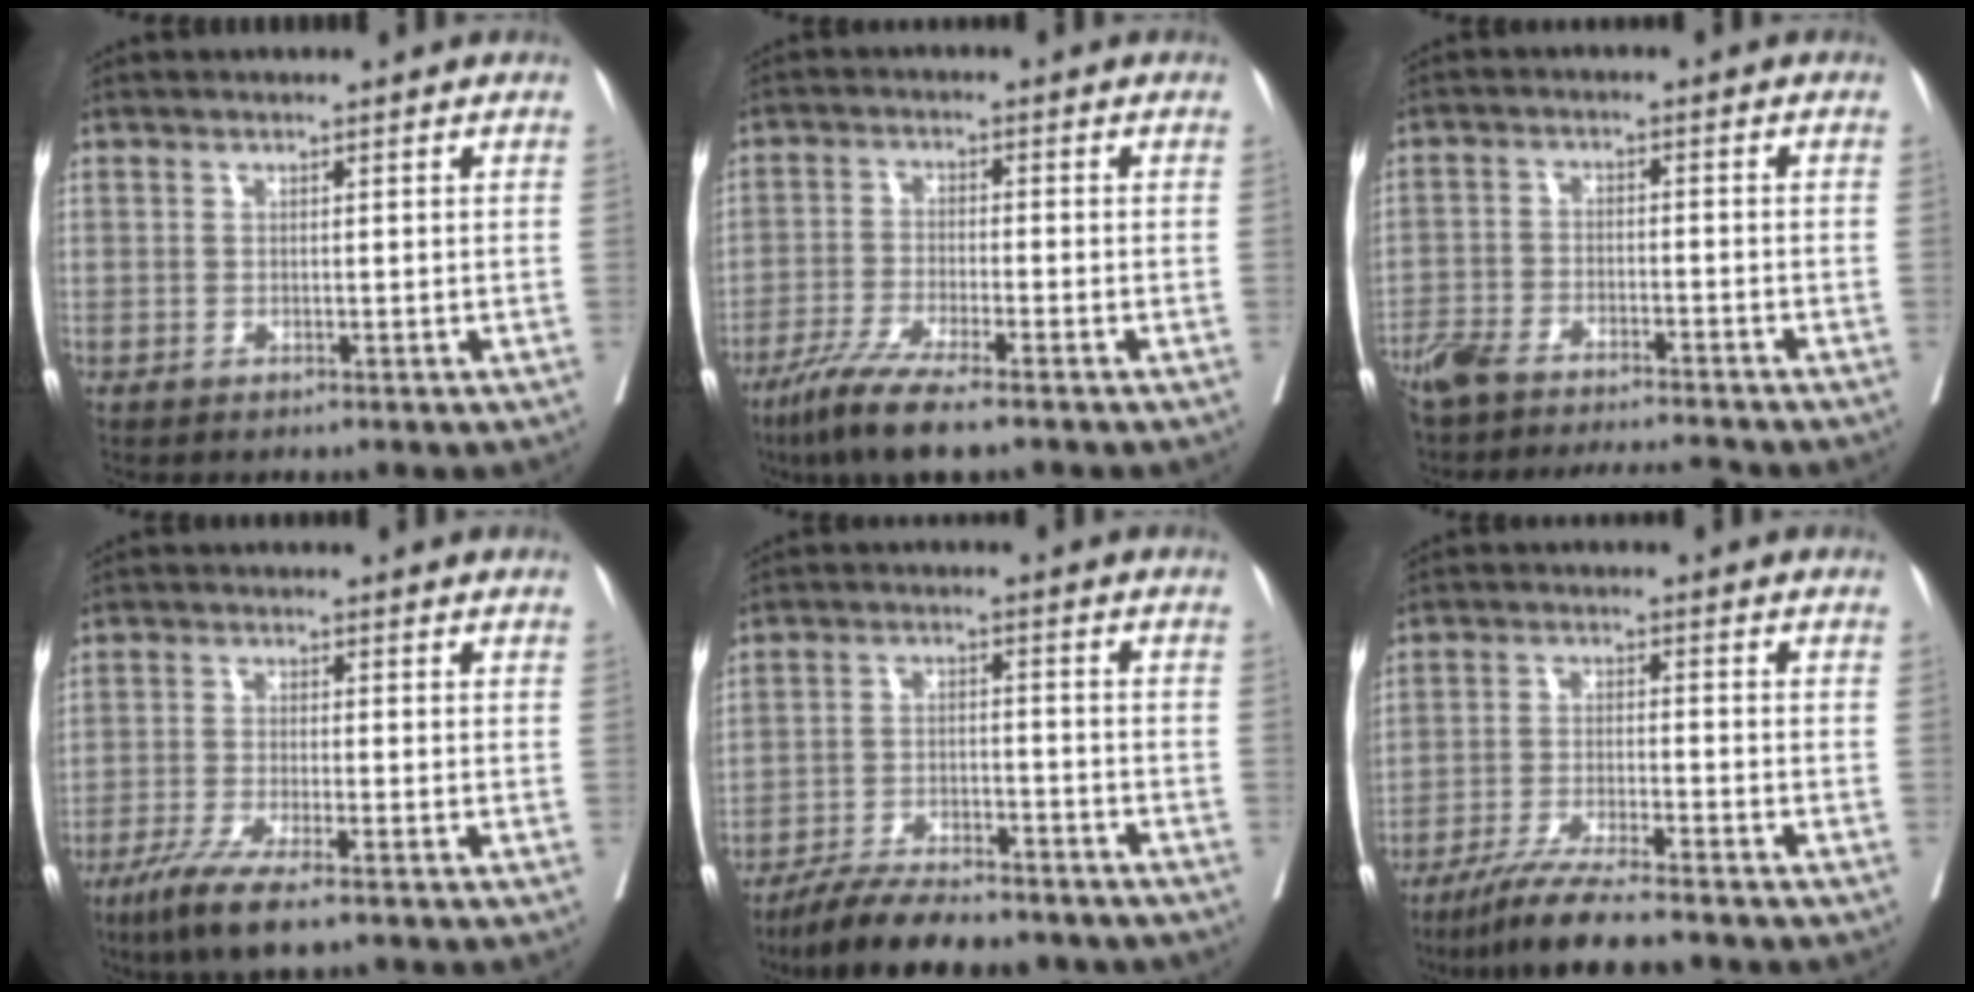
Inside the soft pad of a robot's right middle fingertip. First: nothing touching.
{"total": 7.9, "force": [-5.7, 0.4, 5.5], "torque": [-0.102, -0.021, -0.104]}
{"total": 11.7, "force": [-10.6, 1.1, 4.7], "torque": [-0.080, 0.003, -0.170]}
{"total": 7.0, "force": [-4.6, 0.6, 5.2], "torque": [-0.098, -0.018, -0.081]}
{"total": 13.6, "force": [-11.7, 3.1, 6.1], "torque": [-0.092, 0.002, -0.177]}
{"total": 8.5, "force": [-7.1, -0.1, 4.6], "torque": [-0.083, -0.028, -0.124]}